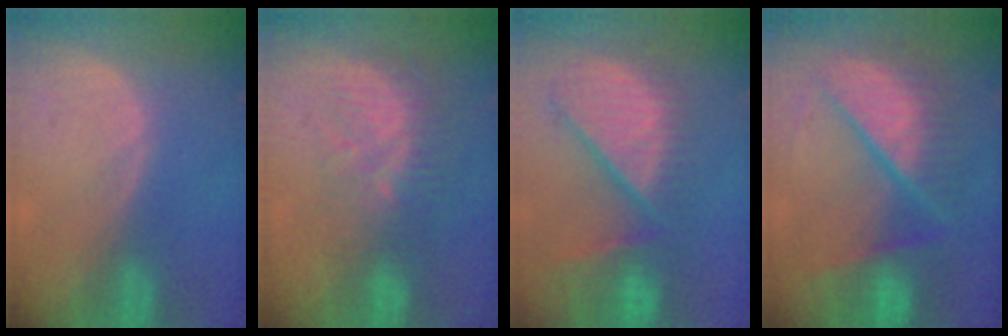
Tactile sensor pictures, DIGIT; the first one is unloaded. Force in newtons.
{"total": 9.0, "press": 7.5, "slide": 5.0}
{"total": 12.4, "press": 10.6, "slide": 6.4}
{"total": 11.0, "press": 10.9, "slide": 1.1}